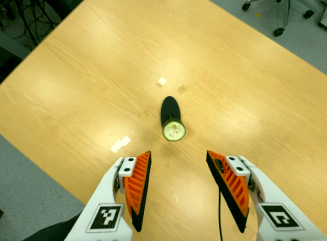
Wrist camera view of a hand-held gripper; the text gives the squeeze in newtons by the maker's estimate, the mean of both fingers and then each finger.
{"total": 0.0}